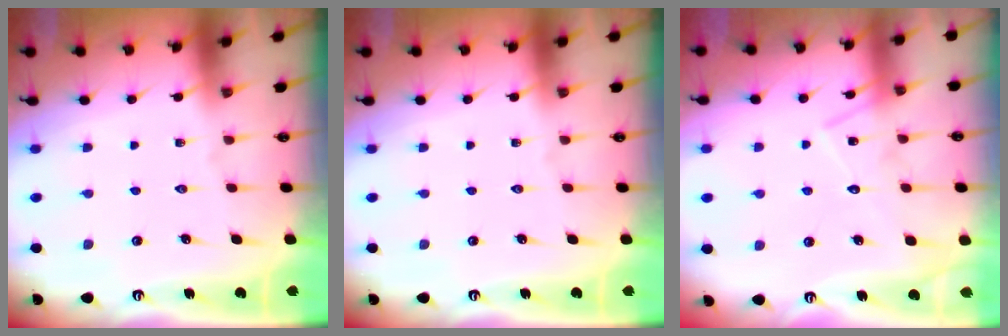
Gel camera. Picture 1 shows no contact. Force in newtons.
{"total": 0.0}
{"total": 11.9, "press": 11.9, "slide": 0.8}